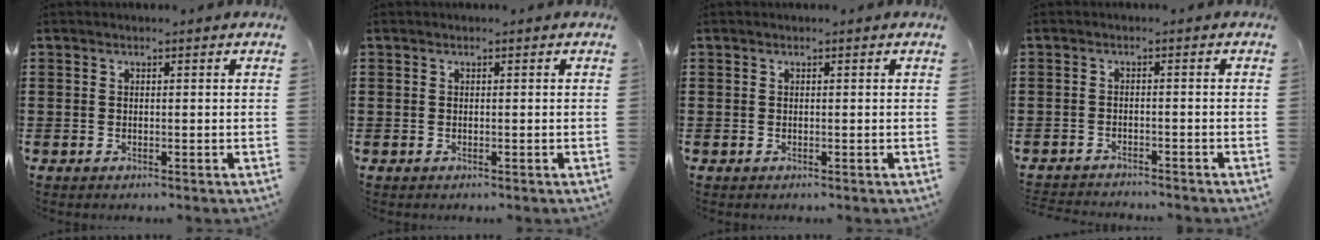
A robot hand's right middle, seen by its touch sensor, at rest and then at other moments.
{"total": 0.0}
{"total": 0.0}
{"total": 1.9, "force": [-1.9, 0.1, -0.1], "torque": [-0.005, -0.001, -0.042]}